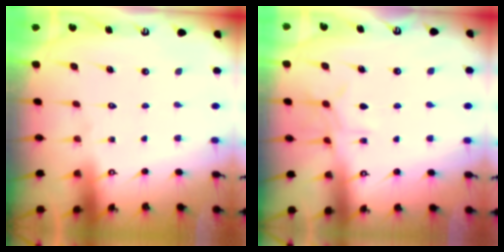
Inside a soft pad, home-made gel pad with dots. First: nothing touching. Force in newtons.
{"total": 6.3, "press": 6.3, "slide": 0.6}